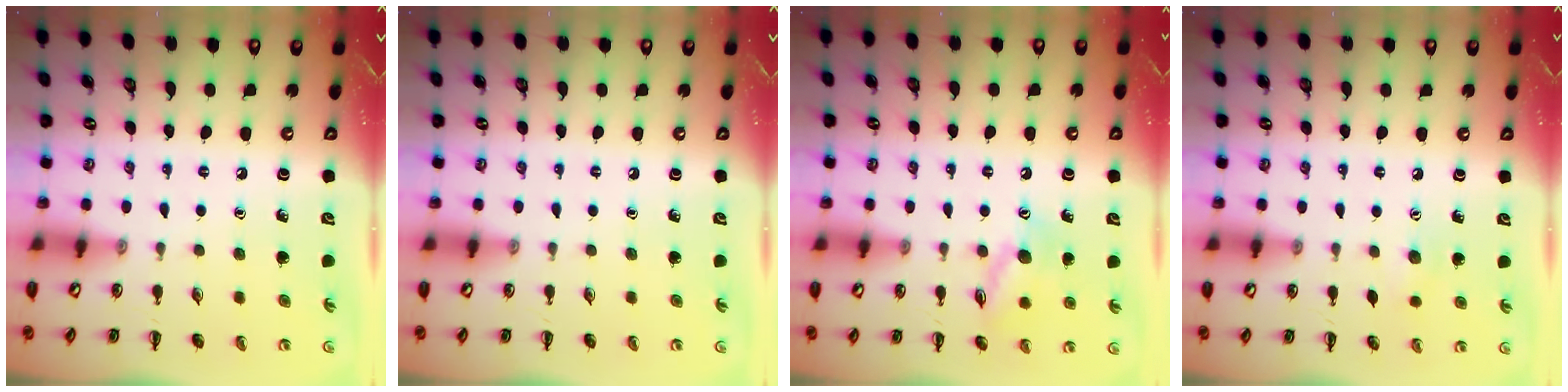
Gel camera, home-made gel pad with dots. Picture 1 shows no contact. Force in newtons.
{"total": 0.0}
{"total": 11.2, "press": 11.1, "slide": 0.9}
{"total": 5.7, "press": 5.6, "slide": 1.4}